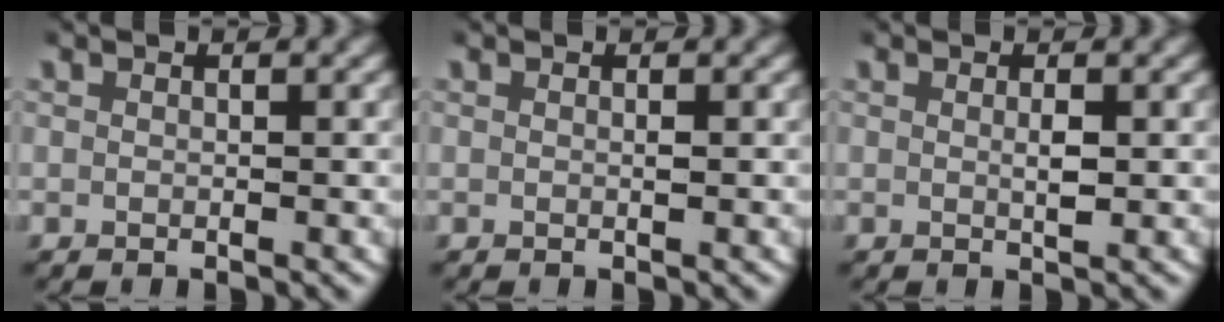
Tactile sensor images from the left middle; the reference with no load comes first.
{"total": 0.0}
{"total": 1.1, "force": [0.3, 0.2, 1.0], "torque": [-0.018, -0.005, 0.004]}